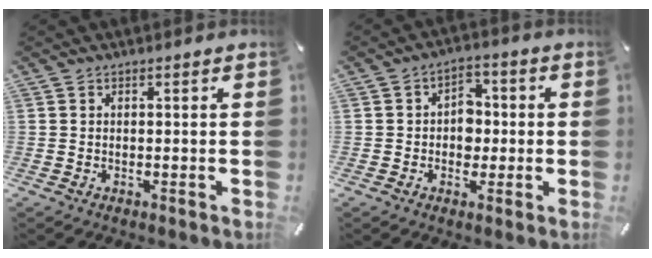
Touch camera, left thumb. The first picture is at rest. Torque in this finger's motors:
{"motor_torque": [0.11, 0.16, 0.04, 0.04, 0.02]}